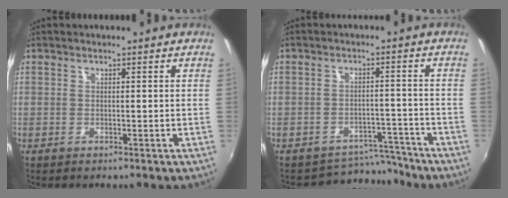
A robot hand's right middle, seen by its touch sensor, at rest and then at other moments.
{"total": 6.6, "force": [-6.2, 2.0, -0.8], "torque": [0.016, 0.022, -0.090]}